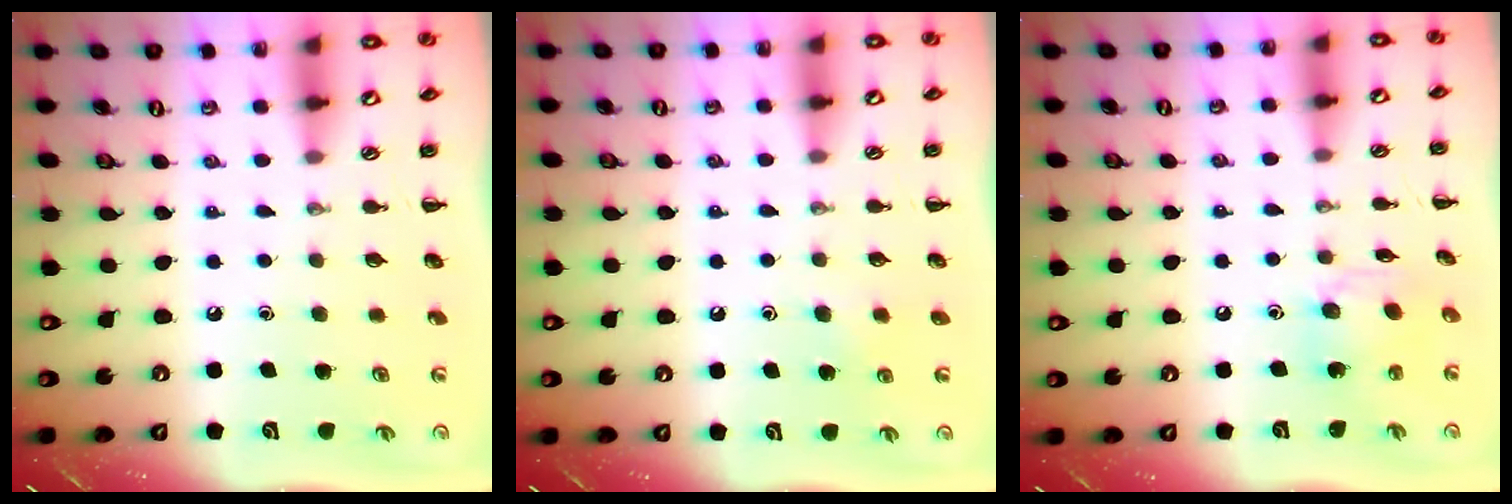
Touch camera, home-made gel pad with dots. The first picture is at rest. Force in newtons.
{"total": 2.8, "press": 2.5, "slide": 1.3}
{"total": 6.9, "press": 6.9, "slide": 0.5}